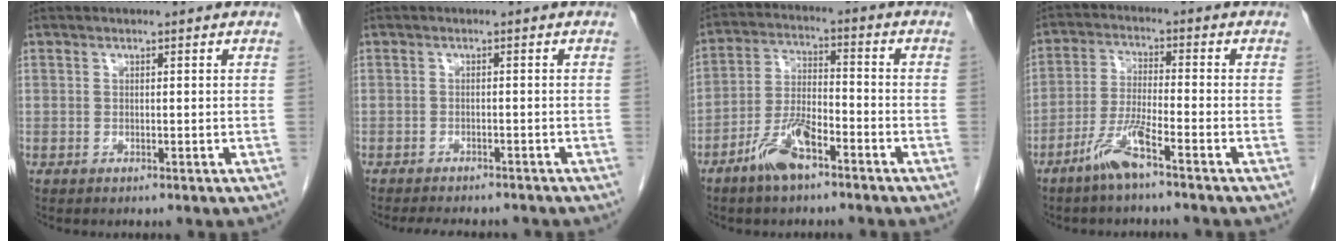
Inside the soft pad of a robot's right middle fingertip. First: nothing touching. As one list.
[{"total": 7.7, "force": [-6.8, 2.1, 2.8], "torque": [-0.040, -0.004, -0.086]}, {"total": 7.8, "force": [-5.0, 2.3, 5.5], "torque": [-0.121, 0.002, -0.096]}, {"total": 6.2, "force": [-4.3, 0.0, 4.5], "torque": [-0.099, -0.008, -0.090]}]